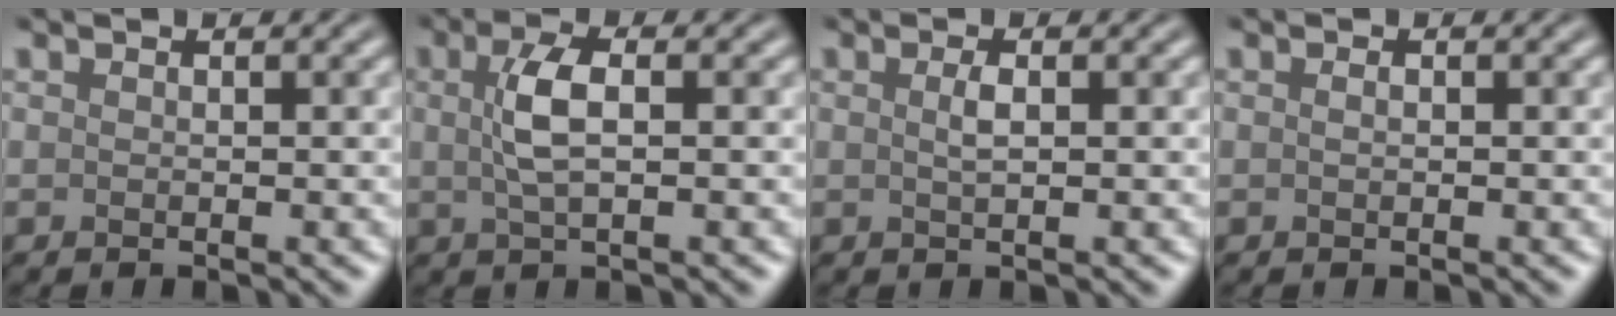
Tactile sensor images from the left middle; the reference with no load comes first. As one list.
[{"total": 3.4, "force": [0.5, 1.2, 3.2], "torque": [-0.073, 0.007, 0.008]}, {"total": 1.2, "force": [0.2, 0.2, 1.1], "torque": [-0.028, 0.003, 0.006]}, {"total": 0.5, "force": [0.0, 0.2, 0.4], "torque": [-0.013, 0.001, 0.001]}]